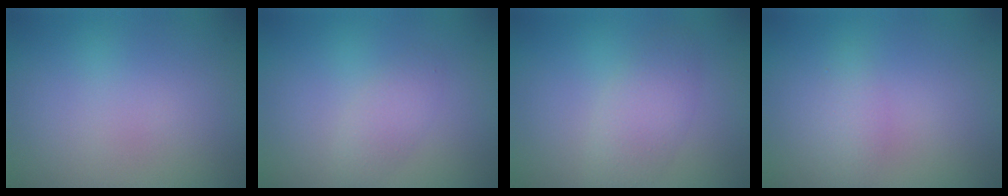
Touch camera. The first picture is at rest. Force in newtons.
{"total": 1.7, "press": 1.6, "slide": 0.0}
{"total": 2.9, "press": 2.9, "slide": 0.1}
{"total": 1.4, "press": 1.4, "slide": 0.1}